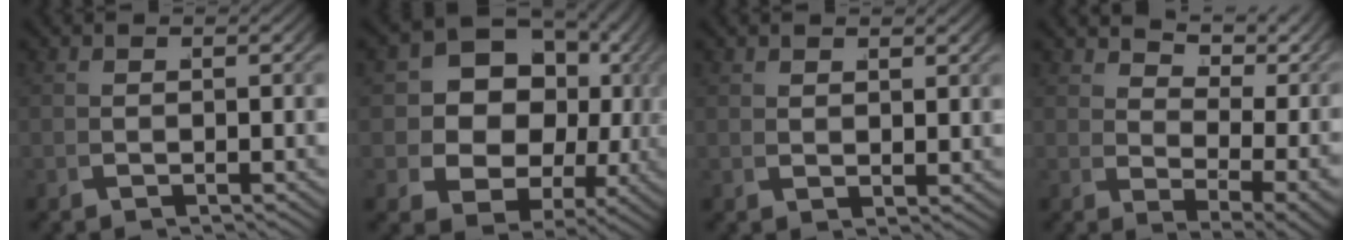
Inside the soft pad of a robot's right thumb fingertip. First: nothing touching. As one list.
[{"total": 15.8, "force": [2.6, 12.2, 9.7], "torque": [-0.192, -0.020, 0.034]}, {"total": 1.3, "force": [1.3, 0.1, 0.2], "torque": [0.007, 0.002, 0.030]}, {"total": 7.9, "force": [4.0, 3.3, 6.0], "torque": [-0.066, 0.004, 0.074]}]